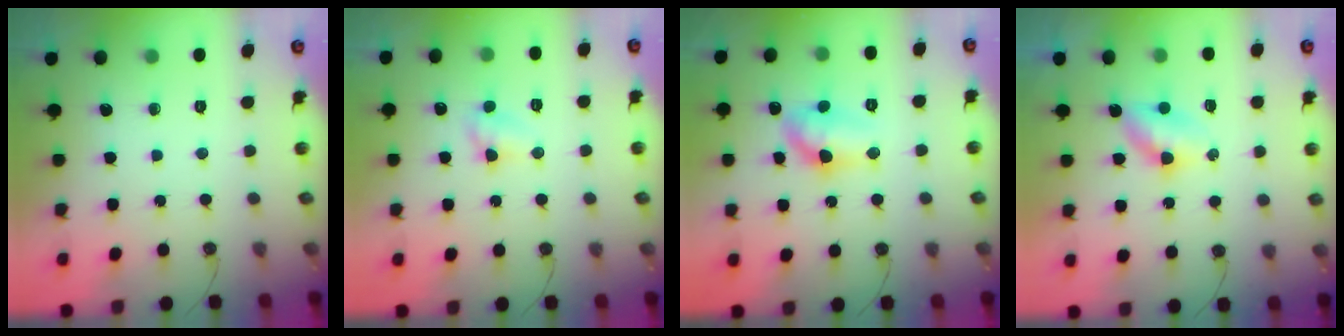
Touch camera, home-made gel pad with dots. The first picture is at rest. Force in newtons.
{"total": 4.7, "press": 4.7, "slide": 0.6}
{"total": 10.9, "press": 10.9, "slide": 0.8}
{"total": 6.1, "press": 4.8, "slide": 3.7}